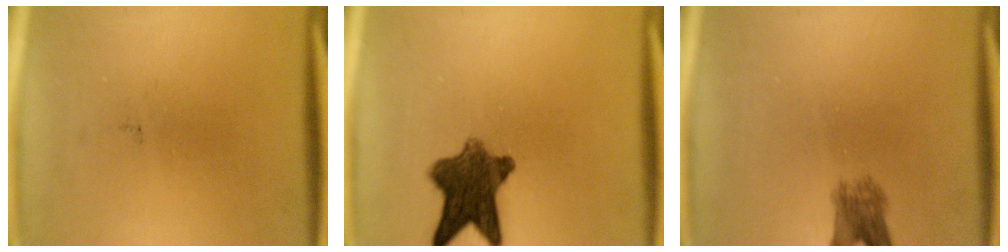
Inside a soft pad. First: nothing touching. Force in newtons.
{"total": 9.6}
{"total": 3.4}